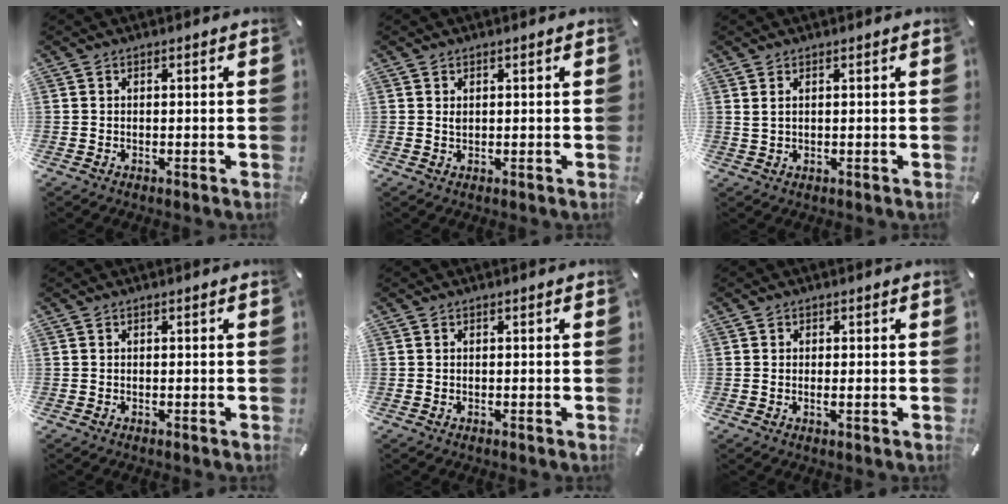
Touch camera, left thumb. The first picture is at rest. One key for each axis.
{"total": 0.7, "fx": 0.3, "fy": 0.3, "fz": 0.5, "tx": -0.012, "ty": -0.001, "tz": 0.007}
{"total": 1.4, "fx": 0.7, "fy": 0.3, "fz": 1.2, "tx": -0.024, "ty": 0.000, "tz": 0.012}
{"total": 0.0}
{"total": 0.0}
{"total": 1.1, "fx": 0.0, "fy": 0.4, "fz": 1.0, "tx": -0.012, "ty": -0.003, "tz": -0.002}